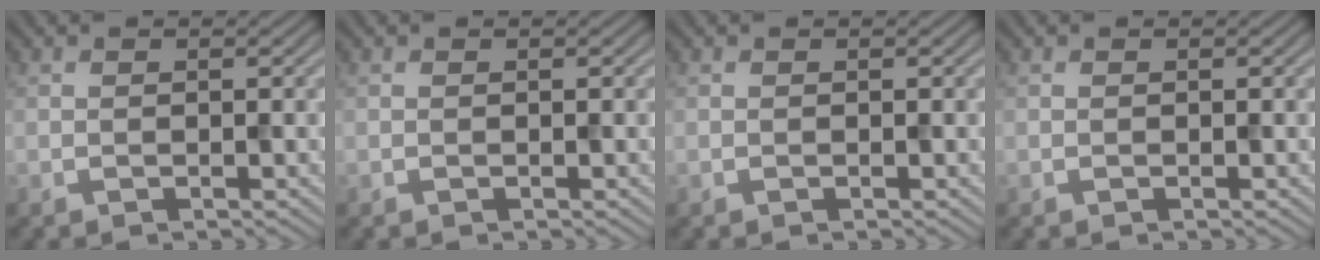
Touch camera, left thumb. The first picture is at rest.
{"total": 0.0}
{"total": 0.0}
{"total": 0.0}